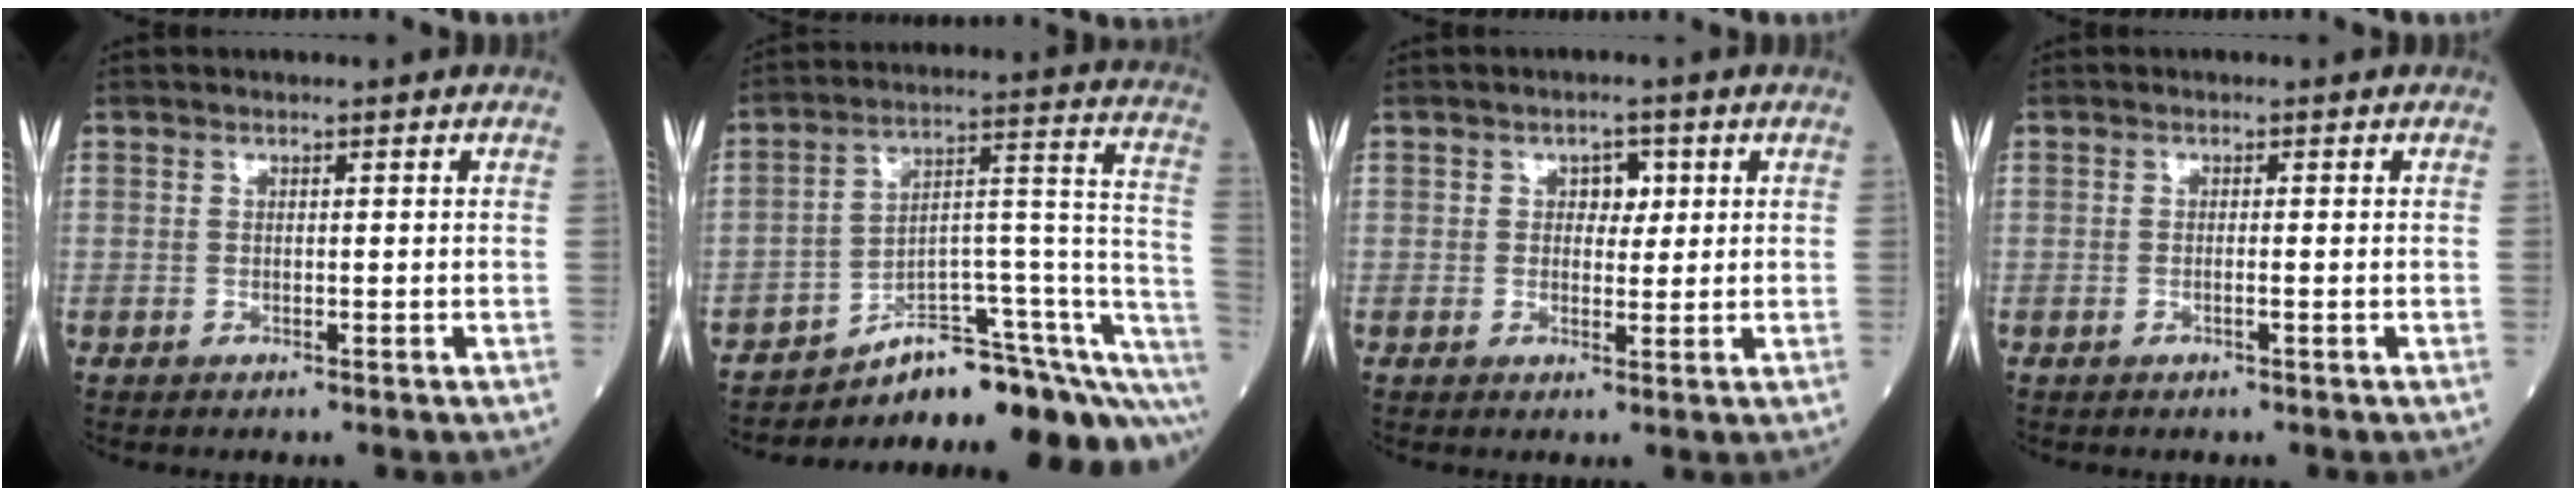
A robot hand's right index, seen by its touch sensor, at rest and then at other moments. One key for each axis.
{"total": 20.2, "fx": -17.8, "fy": 3.6, "fz": 9.0, "tx": -0.044, "ty": 0.067, "tz": -0.251}
{"total": 2.7, "fx": 0.8, "fy": 1.8, "fz": 1.8, "tx": -0.019, "ty": 0.005, "tz": 0.010}
{"total": 0.5, "fx": -0.3, "fy": -0.1, "fz": 0.4, "tx": -0.008, "ty": 0.001, "tz": -0.007}